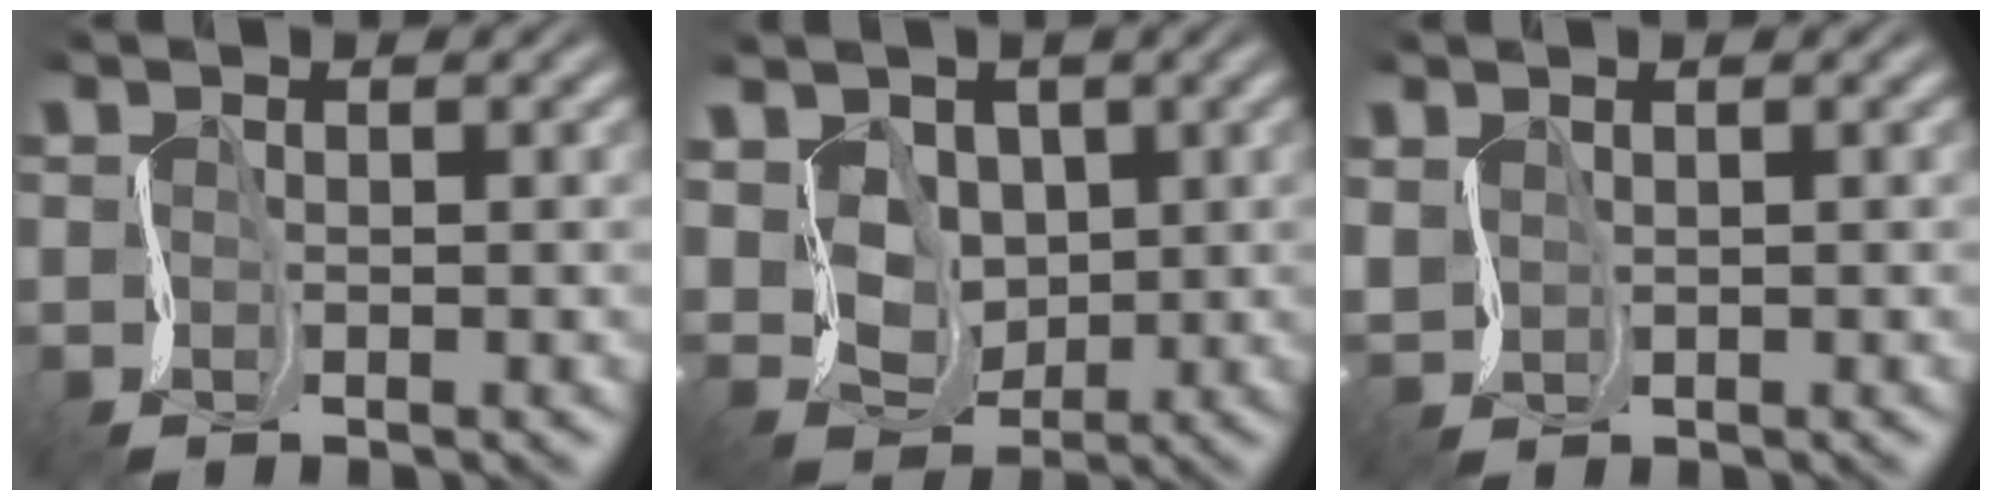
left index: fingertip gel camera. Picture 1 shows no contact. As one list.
[{"total": 4.2, "force": [2.0, 3.4, 1.4], "torque": [-0.047, -0.001, 0.048]}, {"total": 1.3, "force": [1.2, 0.5, -0.3], "torque": [0.002, 0.006, 0.025]}]